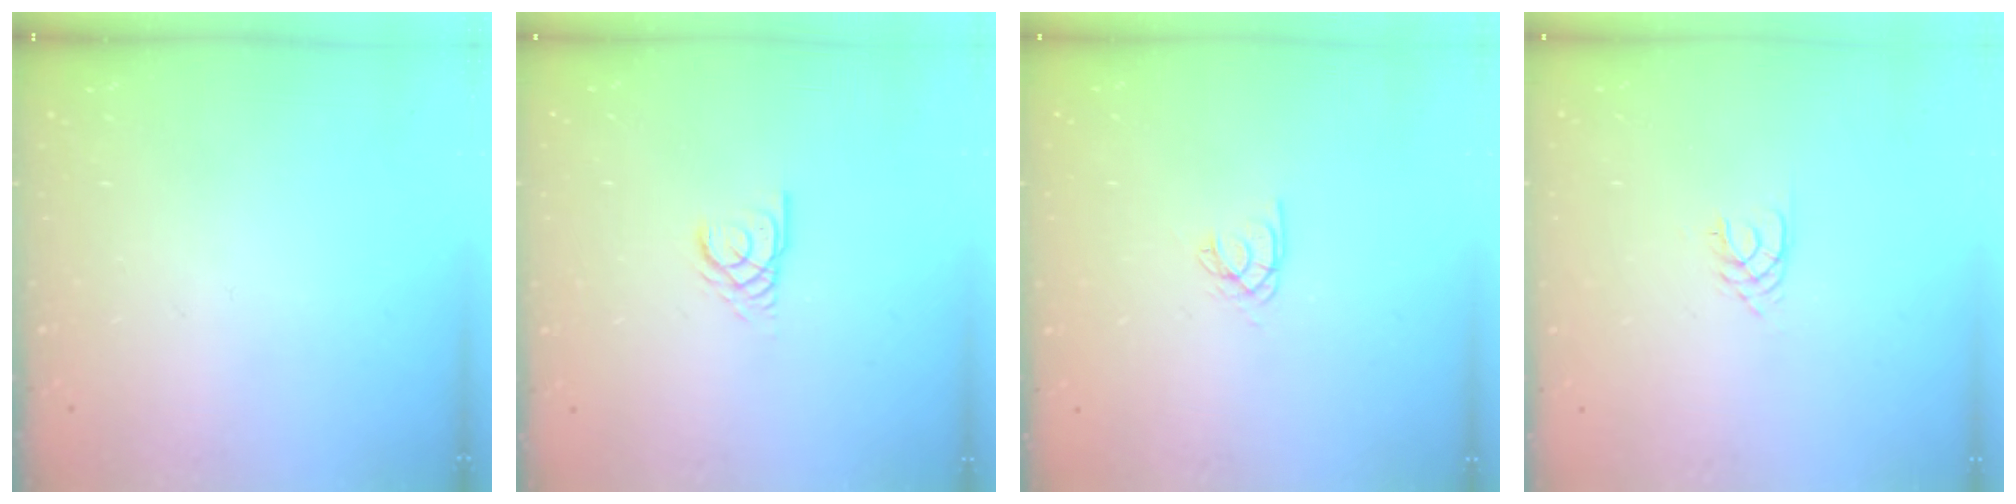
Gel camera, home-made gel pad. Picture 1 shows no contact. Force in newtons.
{"total": 2.8, "press": 2.8, "slide": 0.1}
{"total": 2.6, "press": 2.6, "slide": 0.1}
{"total": 1.7, "press": 1.7, "slide": 0.2}